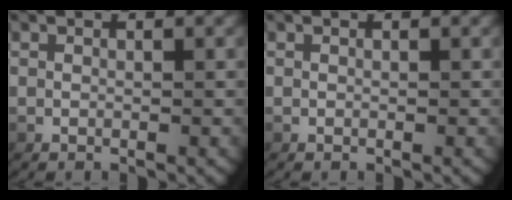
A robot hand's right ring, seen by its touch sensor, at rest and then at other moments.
{"total": 0.0}